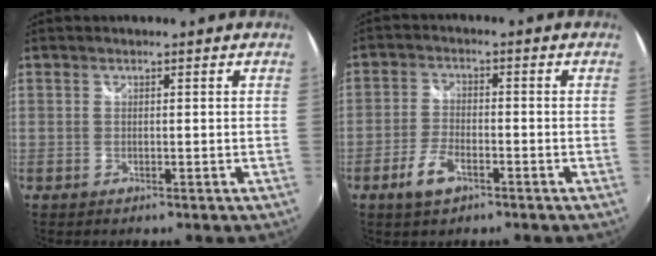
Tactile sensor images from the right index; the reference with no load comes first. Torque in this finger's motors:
{"motor_torque": [0.29, -0.32, 0.28, 0.05]}